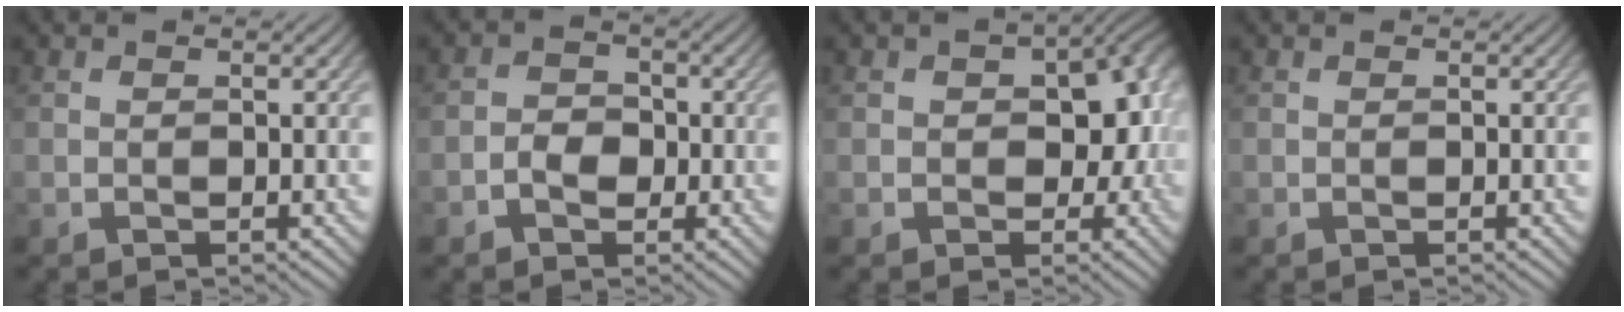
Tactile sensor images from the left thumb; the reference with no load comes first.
{"total": 2.6, "force": [-1.0, 1.9, 1.4], "torque": [-0.022, 0.004, -0.023]}
{"total": 7.3, "force": [-0.1, 5.1, 5.1], "torque": [-0.053, -0.004, 0.003]}
{"total": 0.0}